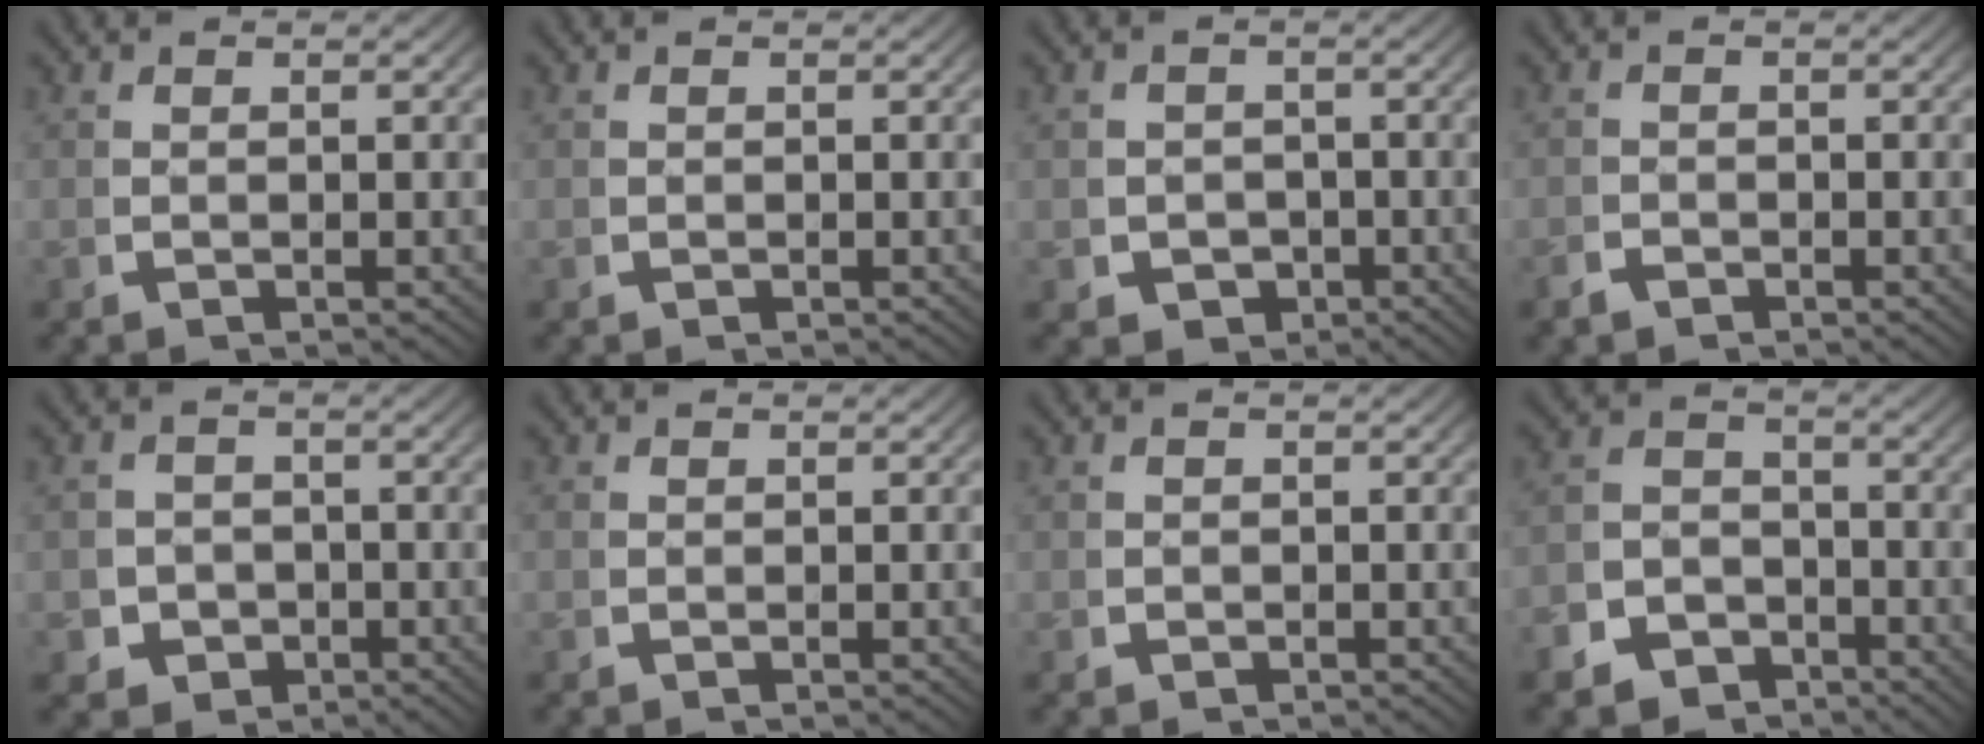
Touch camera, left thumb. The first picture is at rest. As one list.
[{"total": 0.0}, {"total": 4.4, "force": [-1.6, 3.8, 1.5], "torque": [-0.029, -0.027, -0.019]}, {"total": 1.4, "force": [-1.2, 0.6, 0.1], "torque": [-0.002, -0.007, -0.024]}, {"total": 5.2, "force": [-2.0, 4.5, 1.8], "torque": [-0.032, -0.028, -0.025]}, {"total": 0.0}, {"total": 0.6, "force": [-0.3, 0.5, 0.1], "torque": [-0.002, -0.004, -0.006]}, {"total": 7.3, "force": [-4.4, 5.5, 1.9], "torque": [-0.015, -0.030, -0.075]}]